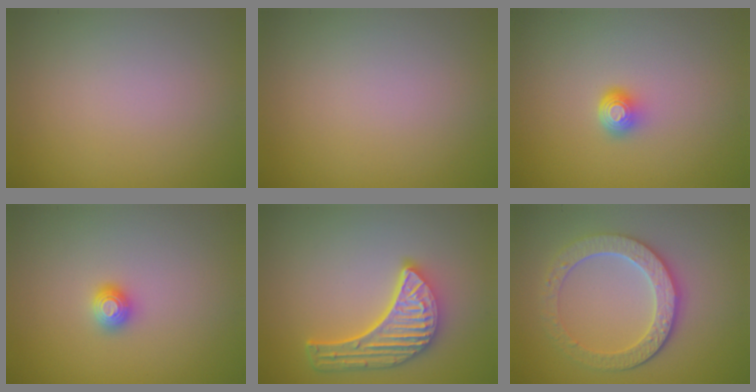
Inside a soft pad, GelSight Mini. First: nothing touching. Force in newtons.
{"total": 0.0}
{"total": 1.6, "press": 1.2, "slide": 1.1}
{"total": 1.2, "press": 1.2, "slide": 0.1}
{"total": 5.6, "press": 4.4, "slide": 3.5}
{"total": 4.5, "press": 4.0, "slide": 2.1}